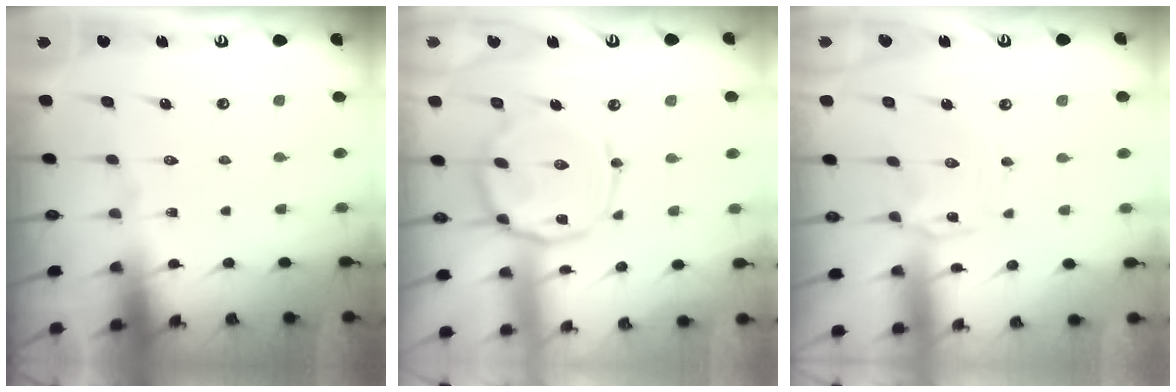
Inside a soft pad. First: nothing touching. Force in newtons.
{"total": 13.7, "press": 13.7, "slide": 1.1}
{"total": 0.0}